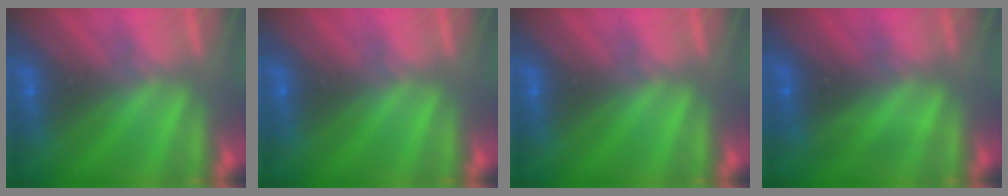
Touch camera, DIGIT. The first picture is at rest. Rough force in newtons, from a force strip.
{"total": 0.0}
{"total": 0.0}
{"total": 1.7}